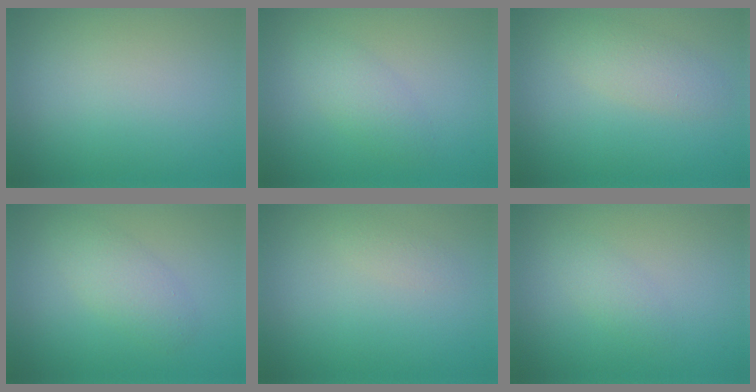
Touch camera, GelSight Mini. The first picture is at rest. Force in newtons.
{"total": 2.2, "press": 2.2, "slide": 0.1}
{"total": 2.4, "press": 2.4, "slide": 0.1}
{"total": 2.8, "press": 2.8, "slide": 0.0}
{"total": 0.8, "press": 0.8, "slide": 0.0}
{"total": 1.4, "press": 1.4, "slide": 0.1}